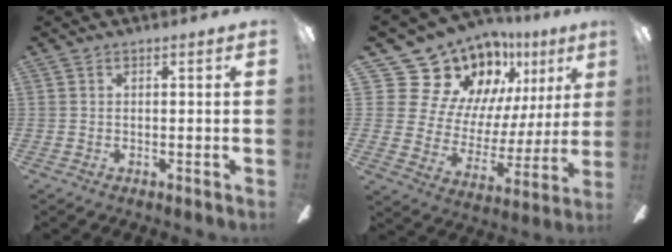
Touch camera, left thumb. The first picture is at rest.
{"total": 20.2, "force": [14.4, 12.5, 6.8], "torque": [-0.131, -0.116, 0.289]}